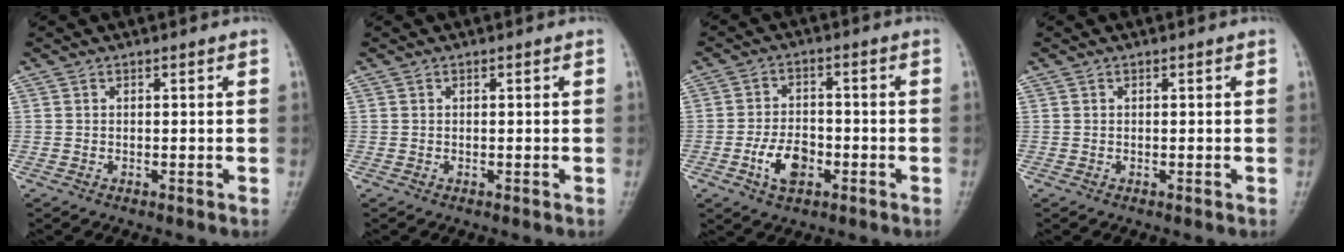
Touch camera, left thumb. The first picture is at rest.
{"total": 0.0}
{"total": 6.9, "force": [-2.7, 4.1, 4.8], "torque": [-0.073, 0.015, -0.051]}
{"total": 0.0}